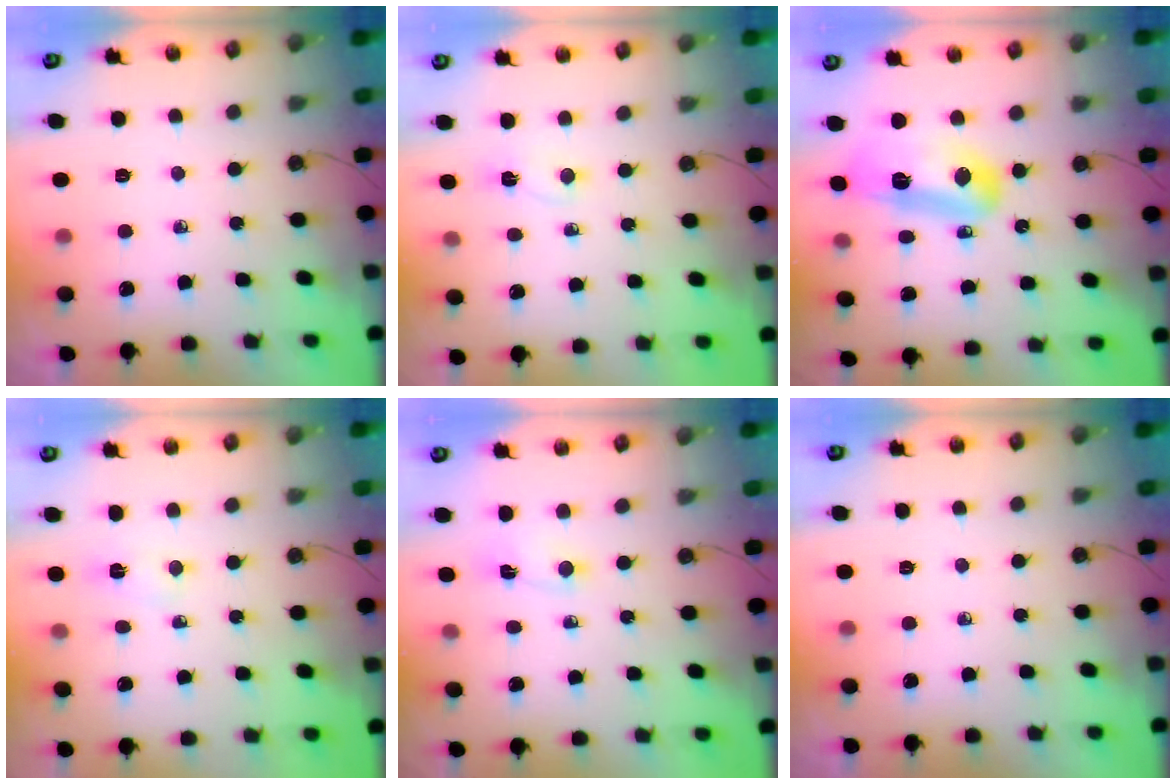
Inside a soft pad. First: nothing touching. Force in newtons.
{"total": 2.4, "press": 2.4, "slide": 0.5}
{"total": 24.1, "press": 17.4, "slide": 16.6}
{"total": 2.4, "press": 2.4, "slide": 0.3}
{"total": 1.6, "press": 1.3, "slide": 0.9}
{"total": 0.0}